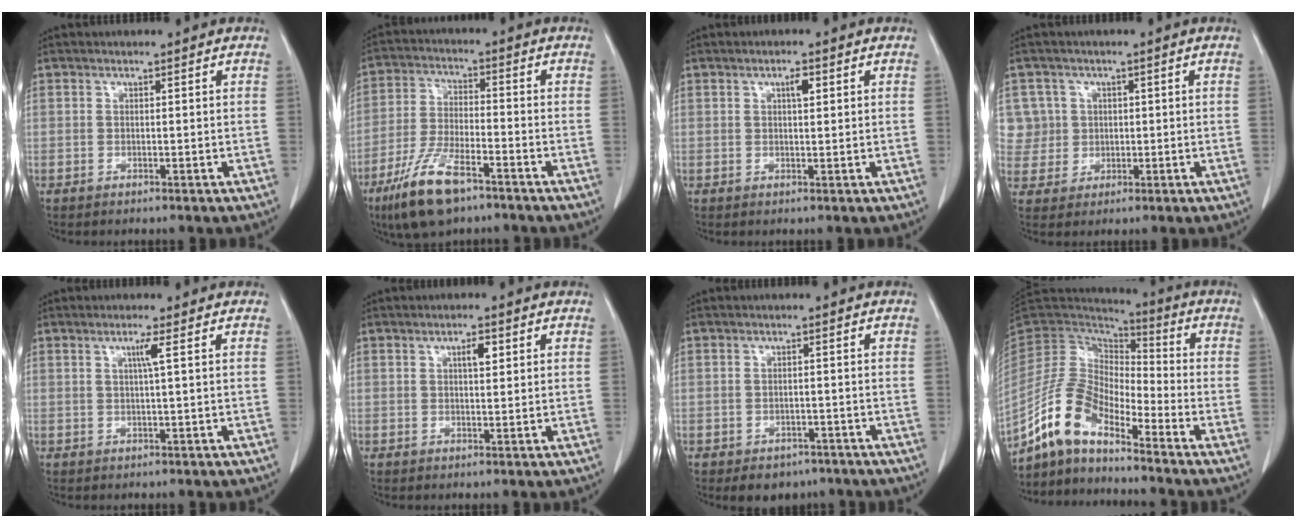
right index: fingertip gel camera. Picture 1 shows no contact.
{"total": 11.2, "force": [-7.2, 3.1, 7.9], "torque": [-0.167, -0.018, -0.132]}
{"total": 1.9, "force": [0.8, 0.5, 1.6], "torque": [-0.028, 0.000, 0.012]}
{"total": 6.5, "force": [1.3, 6.3, -0.3], "torque": [0.013, 0.025, 0.035]}
{"total": 2.0, "force": [0.6, -0.6, 1.8], "torque": [-0.037, -0.002, 0.013]}
{"total": 2.4, "force": [0.9, 0.7, 2.0], "torque": [-0.036, 0.000, 0.015]}
{"total": 4.5, "force": [-3.1, 3.0, 1.1], "torque": [-0.005, 0.006, -0.037]}
{"total": 10.2, "force": [-8.0, 3.2, 5.4], "torque": [-0.122, 0.025, -0.157]}